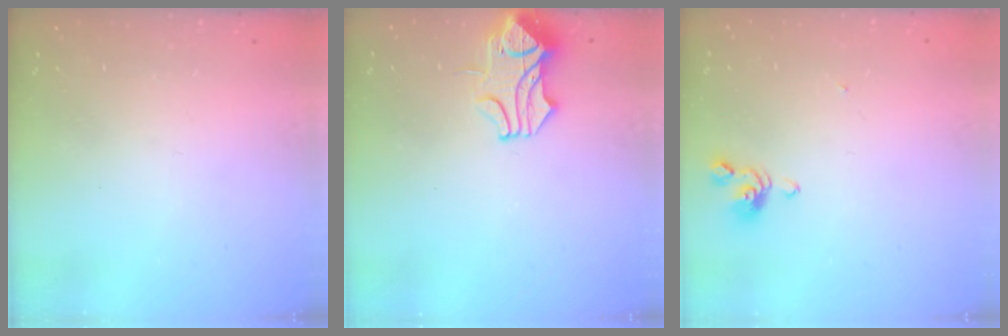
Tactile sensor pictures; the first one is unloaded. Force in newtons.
{"total": 0.9, "press": 0.7, "slide": 0.5}
{"total": 1.2, "press": 1.1, "slide": 0.4}